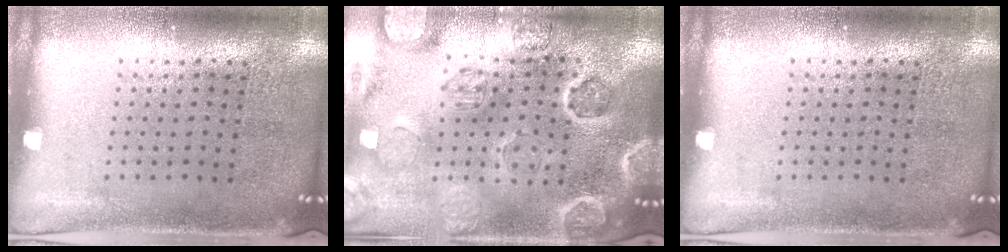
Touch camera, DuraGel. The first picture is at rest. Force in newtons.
{"total": 2.7, "press": 2.7, "slide": 0.2}
{"total": 0.0}